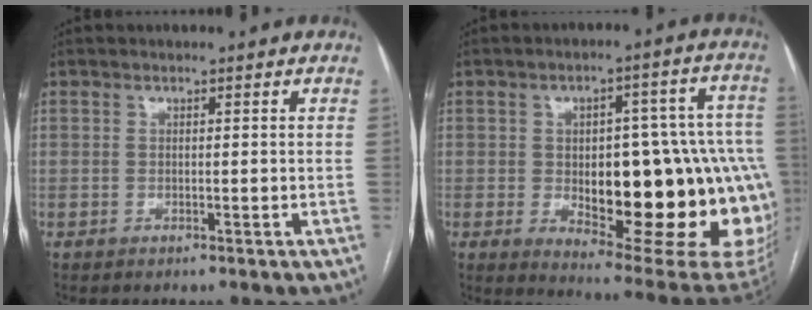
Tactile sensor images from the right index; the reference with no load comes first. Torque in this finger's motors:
{"motor_torque": [1.93, -0.21, 0.62, 0.12]}